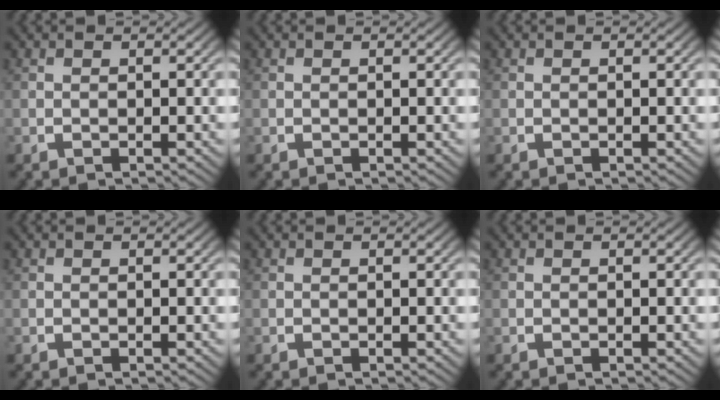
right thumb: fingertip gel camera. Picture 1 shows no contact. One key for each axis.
{"total": 0.0}
{"total": 0.0}
{"total": 0.0}
{"total": 0.0}
{"total": 0.0}